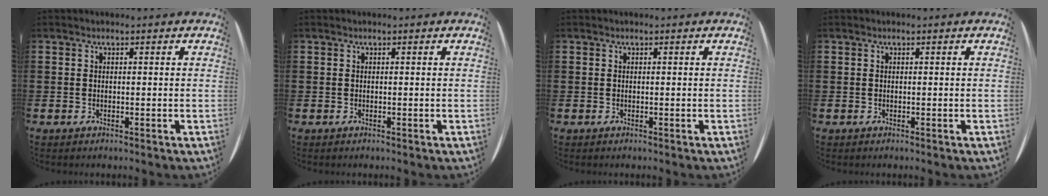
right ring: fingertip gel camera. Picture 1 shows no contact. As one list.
[{"total": 0.0}, {"total": 0.0}, {"total": 0.0}]